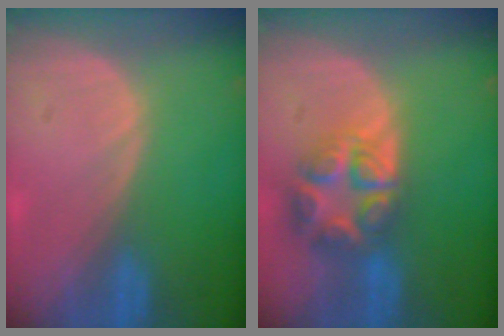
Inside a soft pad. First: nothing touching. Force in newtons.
{"total": 8.0, "press": 7.0, "slide": 3.8}